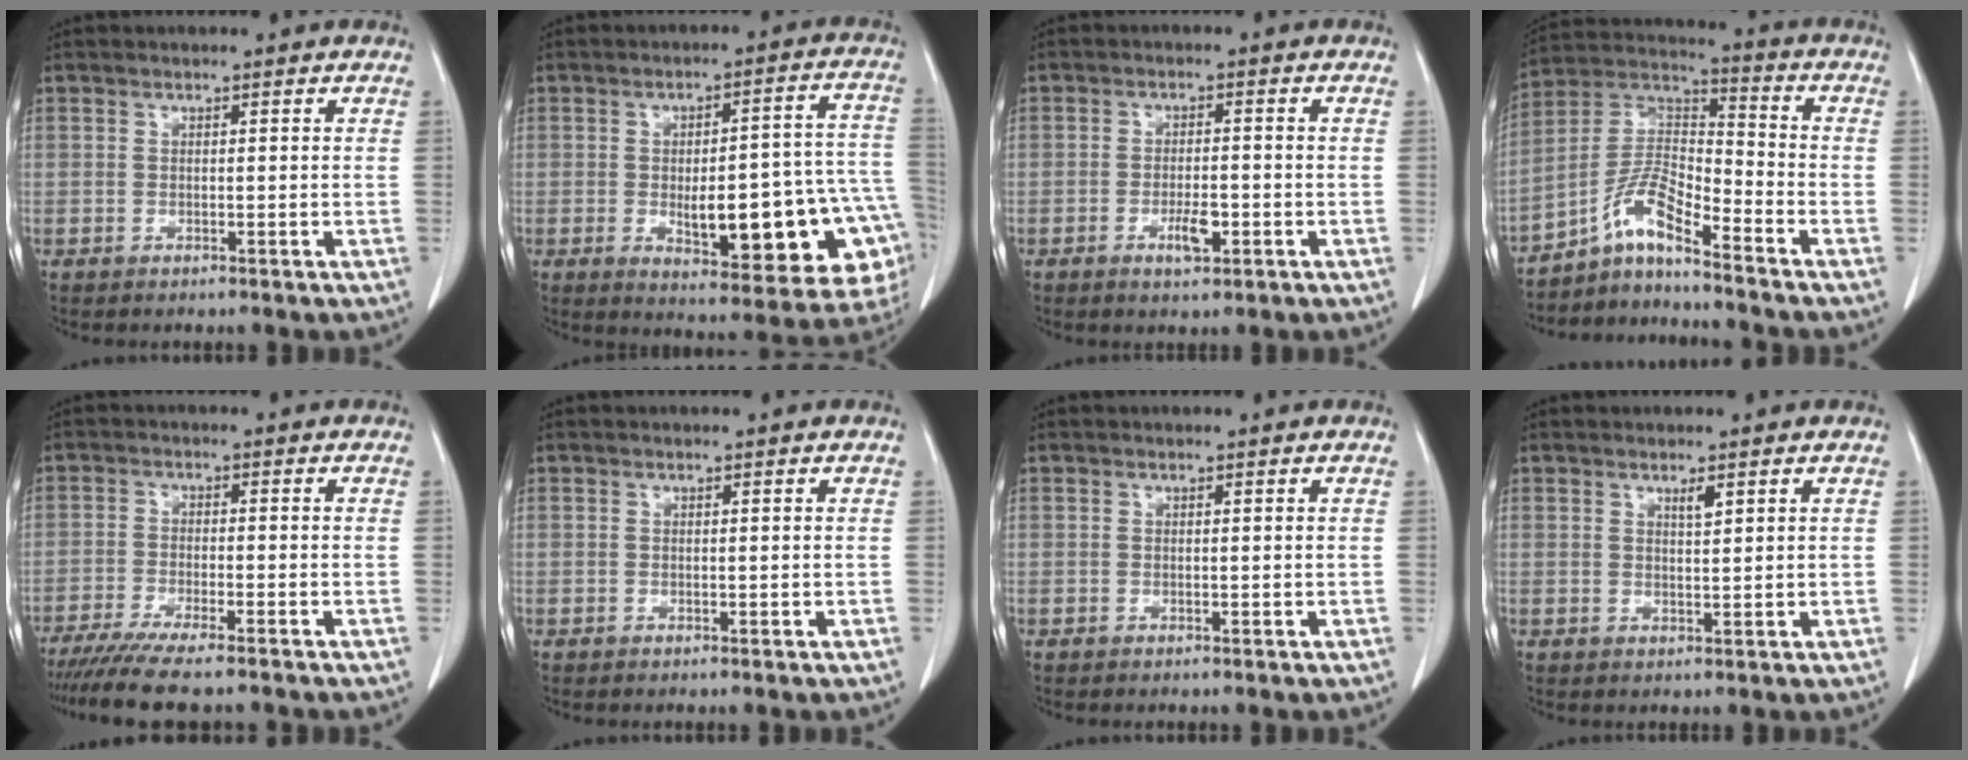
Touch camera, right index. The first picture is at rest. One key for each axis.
{"total": 20.5, "fx": -4.8, "fy": 5.9, "fz": 19.0, "tx": -0.159, "ty": 0.032, "tz": -0.038}
{"total": 3.6, "fx": -1.3, "fy": 1.1, "fz": 3.2, "tx": -0.055, "ty": 0.001, "tz": -0.020}
{"total": 7.4, "fx": -5.6, "fy": 0.3, "fz": 4.9, "tx": -0.096, "ty": 0.021, "tz": -0.111}
{"total": 6.7, "fx": -5.6, "fy": -1.0, "fz": 3.6, "tx": -0.053, "ty": -0.023, "tz": -0.099}
{"total": 0.0}
{"total": 0.0}
{"total": 1.6, "fx": 1.2, "fy": 0.2, "fz": 1.2, "tx": -0.019, "ty": -0.008, "tz": 0.019}